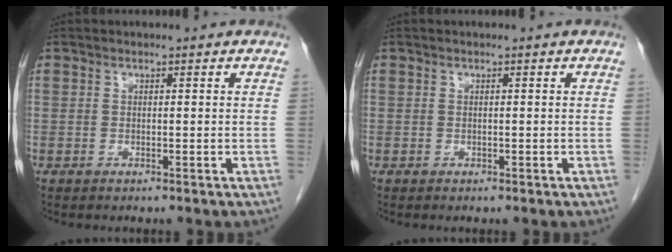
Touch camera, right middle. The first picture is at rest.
{"total": 0.0}